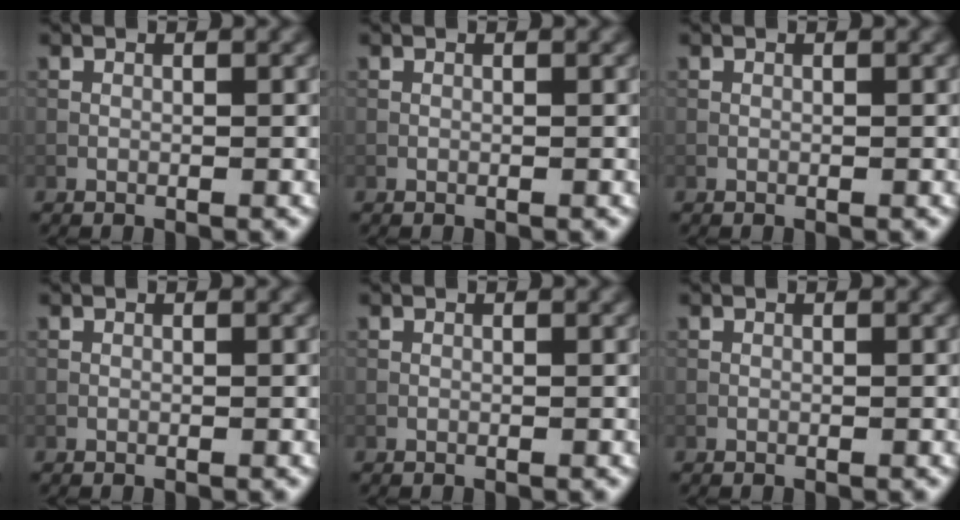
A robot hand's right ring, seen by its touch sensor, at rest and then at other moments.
{"total": 0.0}
{"total": 0.0}
{"total": 0.0}
{"total": 0.0}
{"total": 0.0}